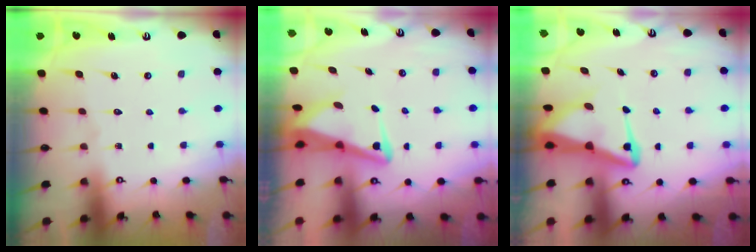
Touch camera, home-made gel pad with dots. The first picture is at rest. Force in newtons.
{"total": 5.2, "press": 4.8, "slide": 2.0}
{"total": 7.0, "press": 6.9, "slide": 0.8}